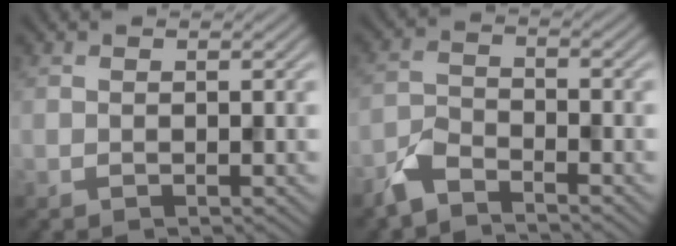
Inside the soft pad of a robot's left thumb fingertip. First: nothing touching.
{"total": 3.9, "force": [-3.2, 1.2, 1.8], "torque": [-0.044, -0.003, -0.081]}